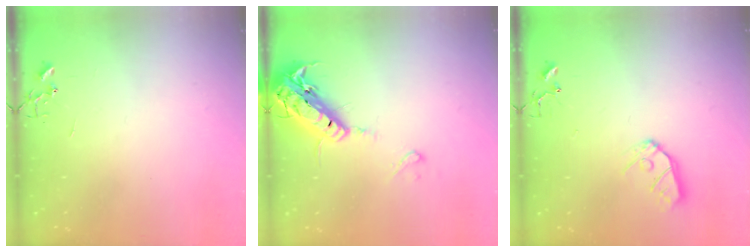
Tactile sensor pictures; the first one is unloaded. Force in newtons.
{"total": 17.5, "press": 17.2, "slide": 3.6}
{"total": 9.2, "press": 9.2, "slide": 0.8}